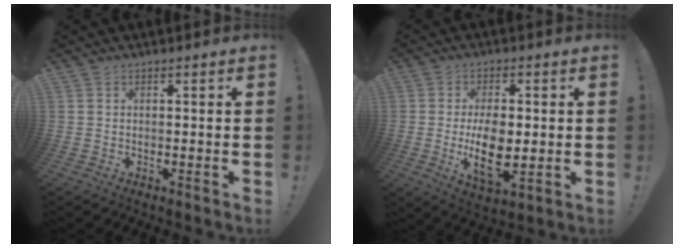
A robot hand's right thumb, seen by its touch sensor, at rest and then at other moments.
{"total": 12.0, "force": [-0.9, 6.3, 10.2], "torque": [-0.174, -0.009, -0.016]}